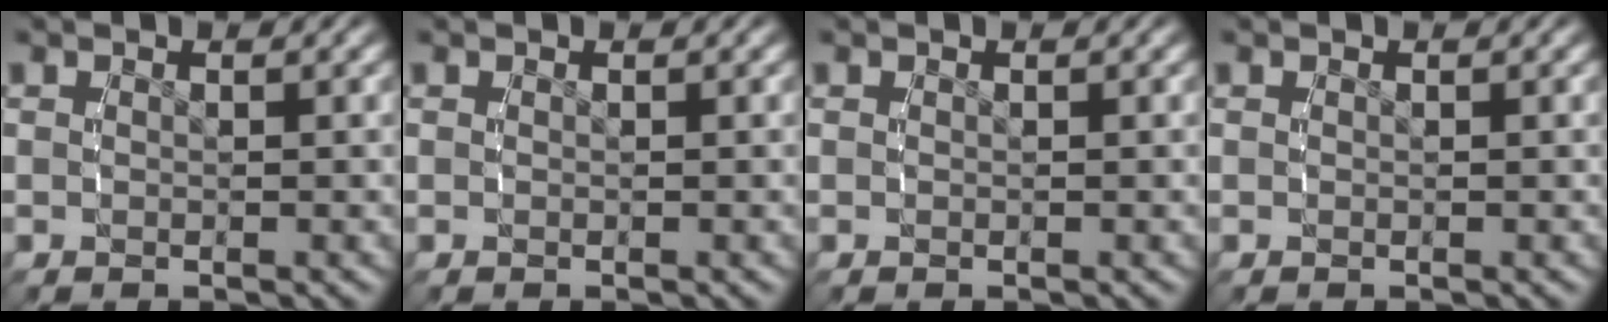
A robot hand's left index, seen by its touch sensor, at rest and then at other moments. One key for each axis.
{"total": 0.0}
{"total": 0.0}
{"total": 0.0}